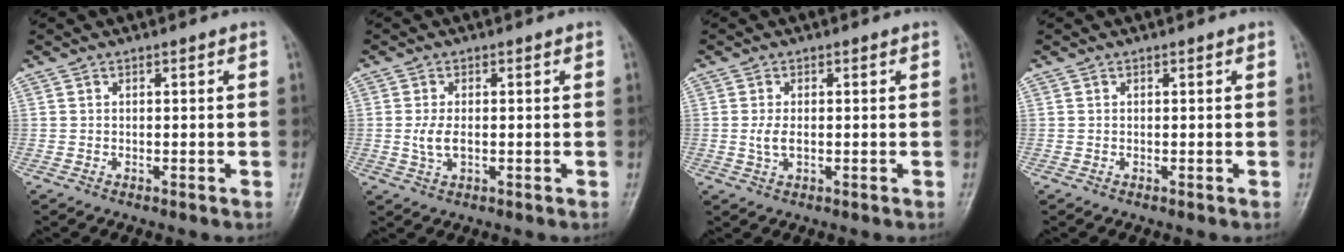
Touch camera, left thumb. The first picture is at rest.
{"total": 3.5, "force": [-0.2, 2.0, 2.9], "torque": [-0.061, -0.005, -0.004]}
{"total": 2.8, "force": [0.0, 1.6, 2.3], "torque": [-0.048, -0.005, -0.003]}
{"total": 0.0}